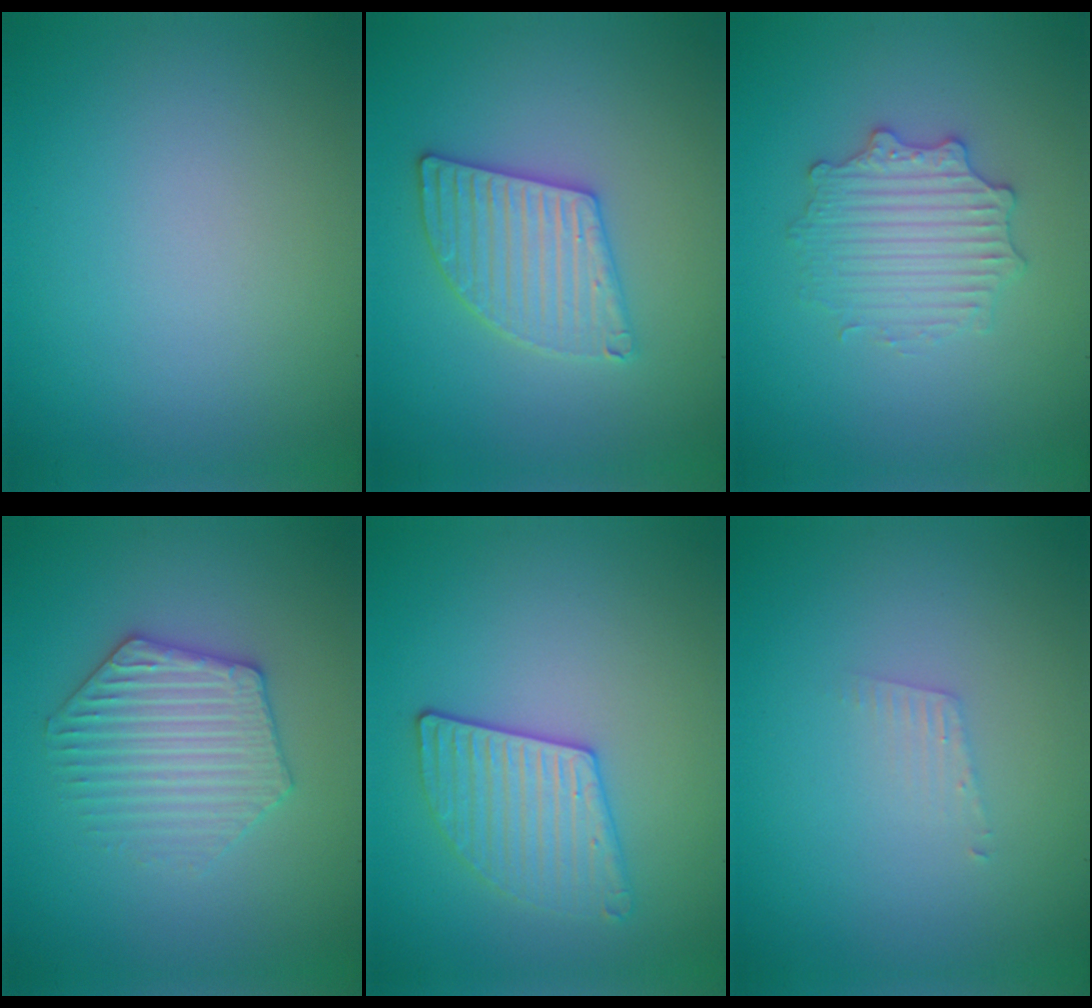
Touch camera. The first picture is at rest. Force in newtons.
{"total": 3.6, "press": 3.6, "slide": 0.3}
{"total": 3.0, "press": 2.9, "slide": 0.4}
{"total": 3.6, "press": 3.5, "slide": 0.5}
{"total": 3.0, "press": 2.9, "slide": 0.4}
{"total": 0.9, "press": 0.9, "slide": 0.1}